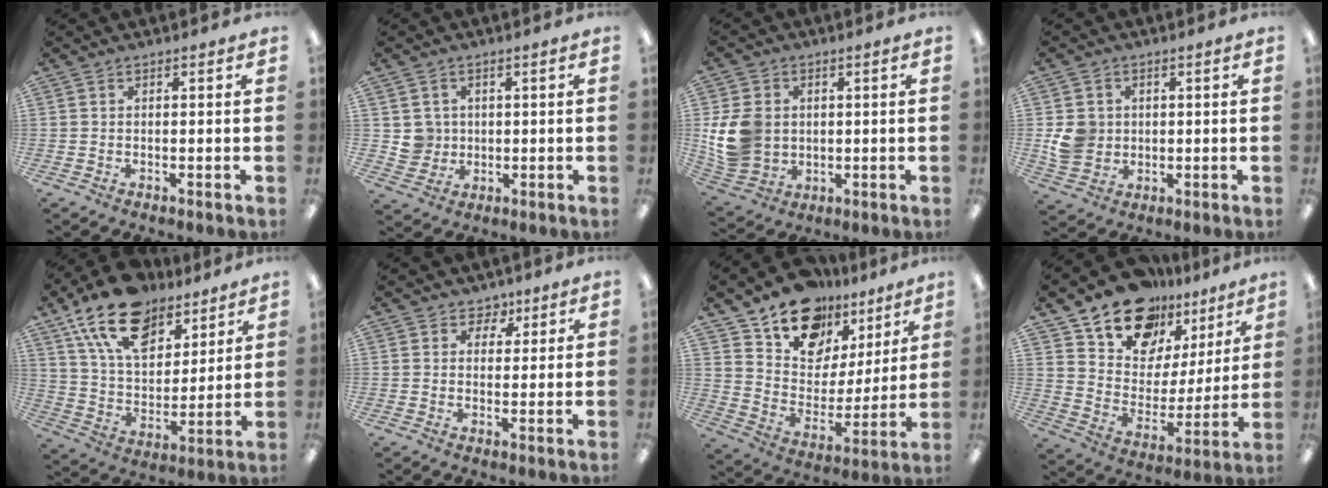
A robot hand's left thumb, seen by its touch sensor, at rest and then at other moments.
{"total": 4.7, "force": [1.1, 4.6, 0.2], "torque": [-0.004, 0.003, 0.020]}
{"total": 11.7, "force": [0.9, 9.8, 6.3], "torque": [-0.137, 0.010, 0.021]}
{"total": 6.7, "force": [0.6, 6.2, 2.5], "torque": [-0.048, 0.011, 0.015]}
{"total": 18.9, "force": [12.4, 10.4, 9.7], "torque": [-0.178, -0.056, 0.227]}
{"total": 3.8, "force": [2.1, 3.2, 0.5], "torque": [0.002, -0.009, 0.035]}
{"total": 15.6, "force": [11.5, 9.6, 4.3], "torque": [-0.078, -0.085, 0.212]}
{"total": 16.2, "force": [12.7, 9.2, 4.0], "torque": [-0.080, -0.099, 0.233]}